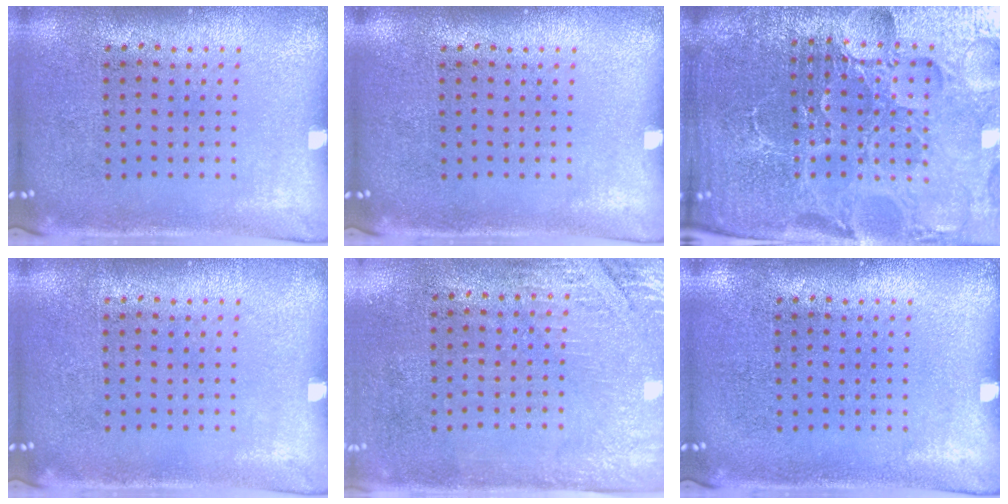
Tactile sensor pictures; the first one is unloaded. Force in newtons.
{"total": 0.0}
{"total": 6.1, "press": 5.6, "slide": 2.4}
{"total": 0.0}
{"total": 2.9, "press": 2.5, "slide": 1.5}
{"total": 0.0}